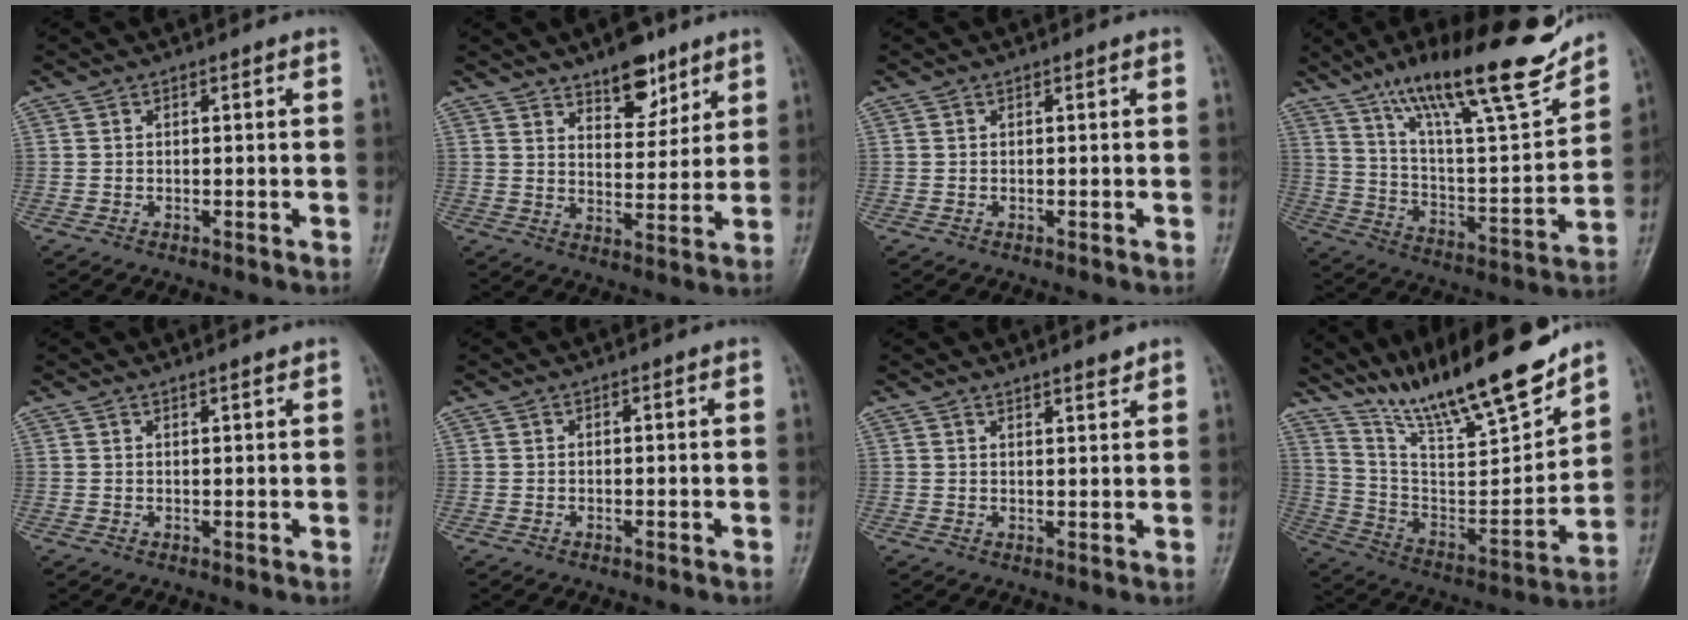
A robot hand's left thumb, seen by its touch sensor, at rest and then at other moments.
{"total": 9.3, "force": [6.4, 4.3, 5.2], "torque": [-0.046, -0.041, 0.100]}
{"total": 0.0}
{"total": 24.7, "force": [17.4, 5.2, 16.7], "torque": [-0.241, -0.070, 0.293]}
{"total": 1.3, "force": [1.1, 0.1, 0.7], "torque": [-0.009, -0.007, 0.018]}
{"total": 0.0}
{"total": 2.4, "force": [2.1, 0.4, 1.1], "torque": [-0.012, -0.018, 0.032]}
{"total": 23.4, "force": [18.7, 4.5, 13.2], "torque": [-0.189, -0.093, 0.328]}